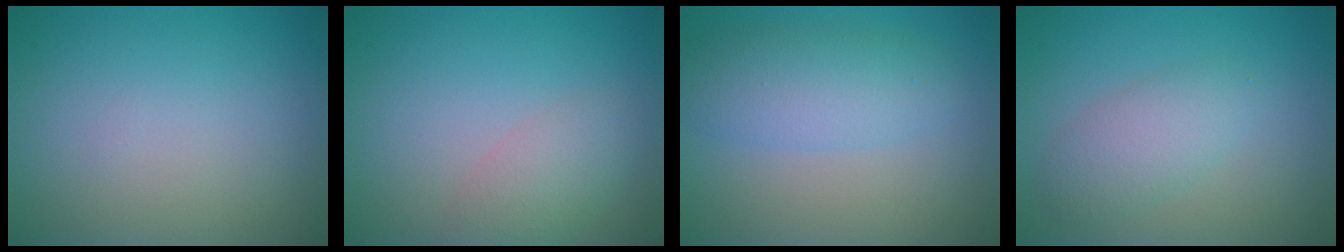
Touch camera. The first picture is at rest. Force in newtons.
{"total": 2.7, "press": 2.7, "slide": 0.2}
{"total": 4.3, "press": 4.3, "slide": 0.1}
{"total": 2.9, "press": 2.9, "slide": 0.0}